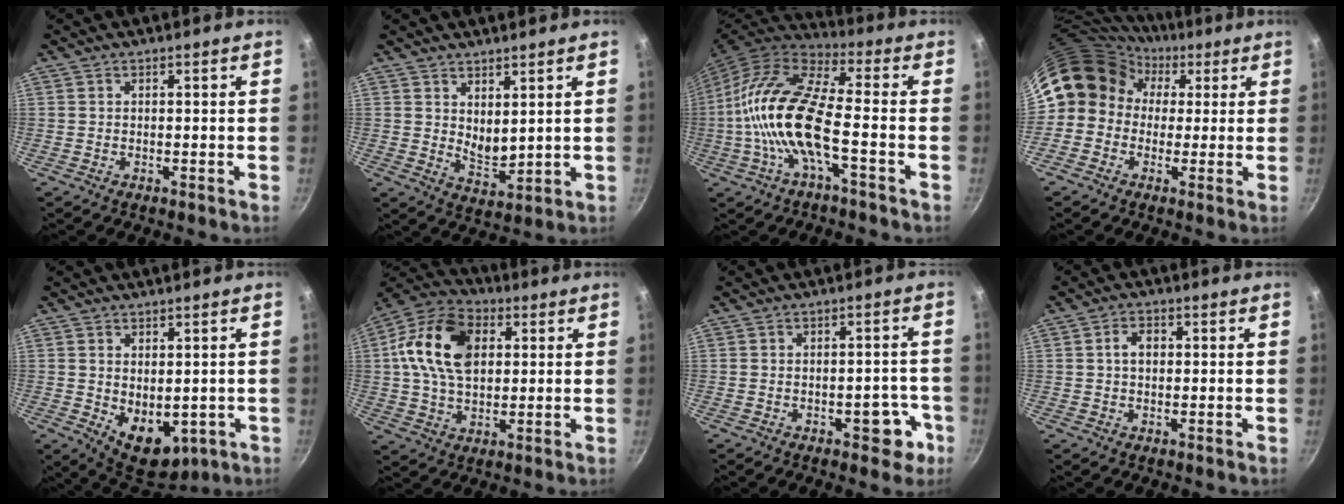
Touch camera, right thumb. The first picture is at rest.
{"total": 5.4, "force": [2.7, 2.6, 3.8], "torque": [-0.051, -0.030, 0.053]}
{"total": 17.7, "force": [-3.6, 6.3, 16.1], "torque": [-0.317, 0.037, -0.087]}
{"total": 11.9, "force": [2.3, 10.7, 4.7], "torque": [-0.052, 0.027, 0.017]}
{"total": 9.7, "force": [-1.1, 6.4, 7.1], "torque": [-0.080, -0.018, 0.006]}
{"total": 17.1, "force": [3.5, 11.3, 12.3], "torque": [-0.205, 0.012, 0.047]}
{"total": 6.3, "force": [-2.9, 3.5, 4.5], "torque": [-0.019, 0.026, -0.032]}
{"total": 3.3, "force": [0.5, 2.3, 2.3], "torque": [-0.026, 0.009, 0.004]}